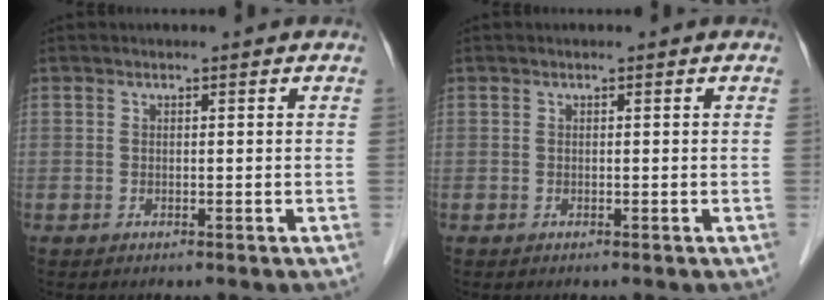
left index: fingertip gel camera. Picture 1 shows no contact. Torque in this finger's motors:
{"motor_torque": [-0.02, 0.02, 0.00, 0.00]}